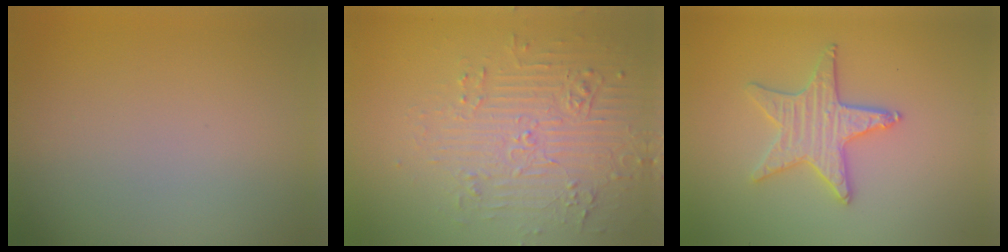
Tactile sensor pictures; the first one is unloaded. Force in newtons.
{"total": 5.2, "press": 3.7, "slide": 3.7}
{"total": 3.6, "press": 3.4, "slide": 1.2}